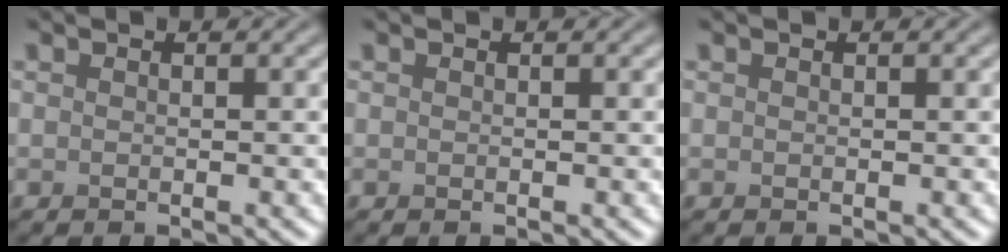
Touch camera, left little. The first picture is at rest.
{"total": 0.0}
{"total": 0.0}